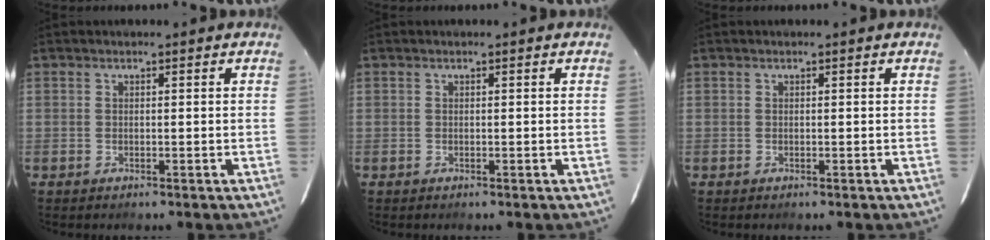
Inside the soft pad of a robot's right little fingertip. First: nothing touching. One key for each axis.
{"total": 0.0}
{"total": 0.0}